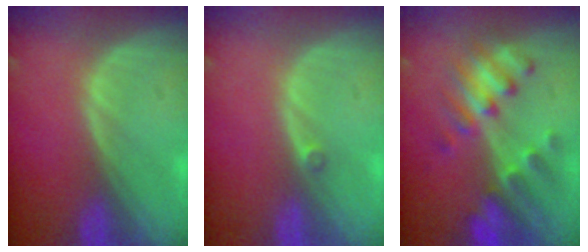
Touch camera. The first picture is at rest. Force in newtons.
{"total": 0.8, "press": 0.6, "slide": 0.4}
{"total": 8.0, "press": 7.8, "slide": 1.3}